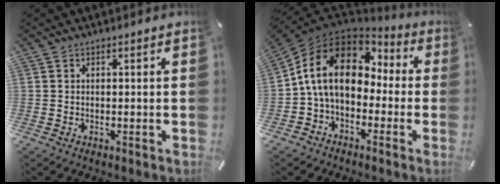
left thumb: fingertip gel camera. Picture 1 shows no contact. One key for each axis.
{"total": 14.7, "fx": 1.2, "fy": 10.6, "fz": 10.1, "tx": -0.229, "ty": 0.016, "tz": 0.016}